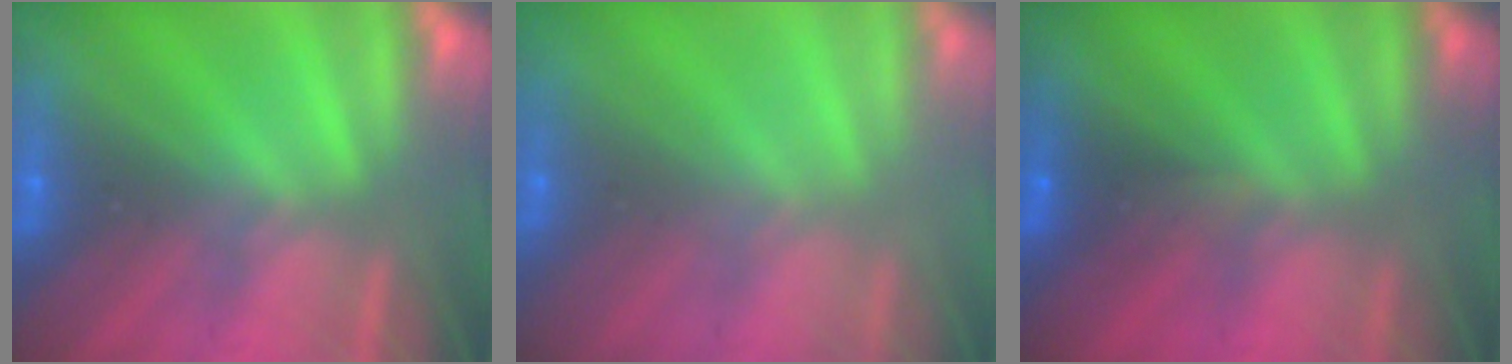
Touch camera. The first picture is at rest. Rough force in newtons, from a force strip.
{"total": 9.1}
{"total": 3.4}